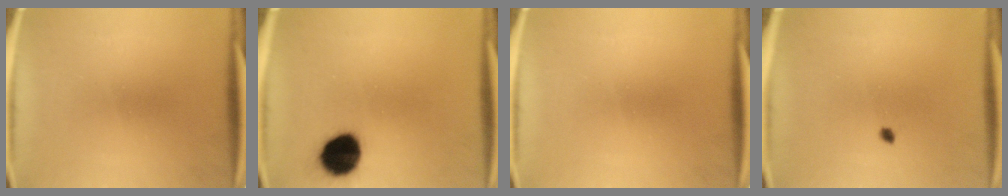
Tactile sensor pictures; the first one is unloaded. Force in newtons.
{"total": 11.9}
{"total": 0.0}
{"total": 0.8}